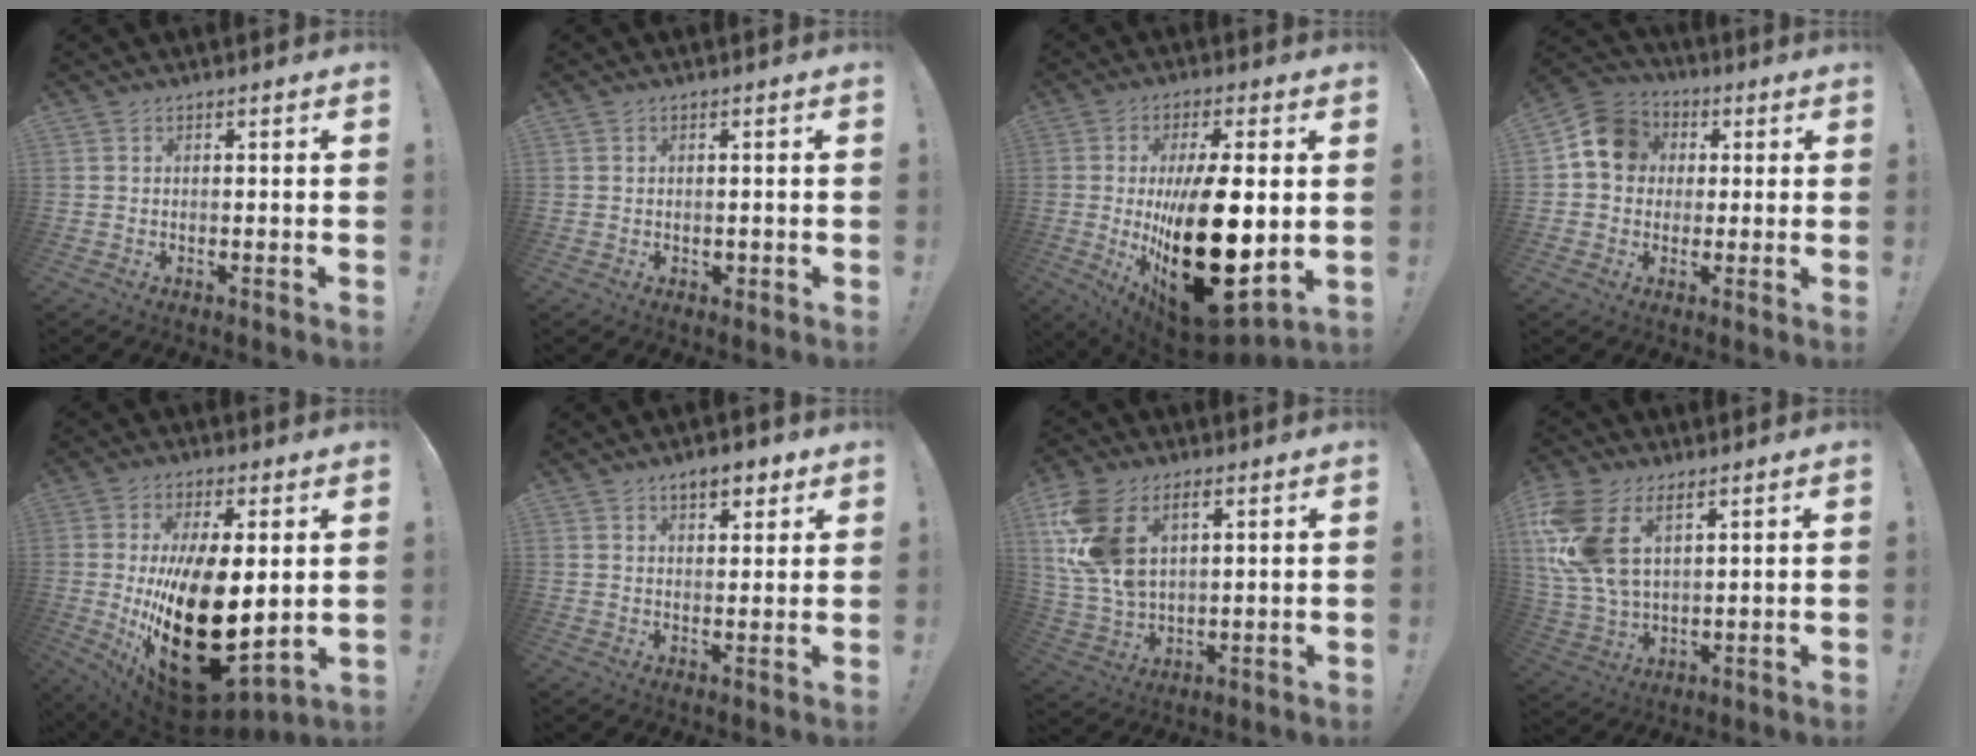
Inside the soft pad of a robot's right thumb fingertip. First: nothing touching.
{"total": 1.0, "force": [0.0, 0.9, 0.3], "torque": [0.000, 0.002, -0.001]}
{"total": 28.6, "force": [-1.6, 12.7, 25.5], "torque": [-0.433, -0.017, -0.004]}
{"total": 11.6, "force": [2.5, 10.0, 5.3], "torque": [-0.069, 0.007, 0.052]}
{"total": 26.9, "force": [-0.7, 13.7, 23.1], "torque": [-0.401, -0.031, 0.019]}
{"total": 5.9, "force": [4.1, 2.8, 3.2], "torque": [-0.038, -0.016, 0.071]}
{"total": 14.4, "force": [6.2, 8.9, 9.5], "torque": [-0.198, -0.018, 0.118]}
{"total": 15.3, "force": [7.1, 9.2, 9.9], "torque": [-0.215, -0.025, 0.136]}